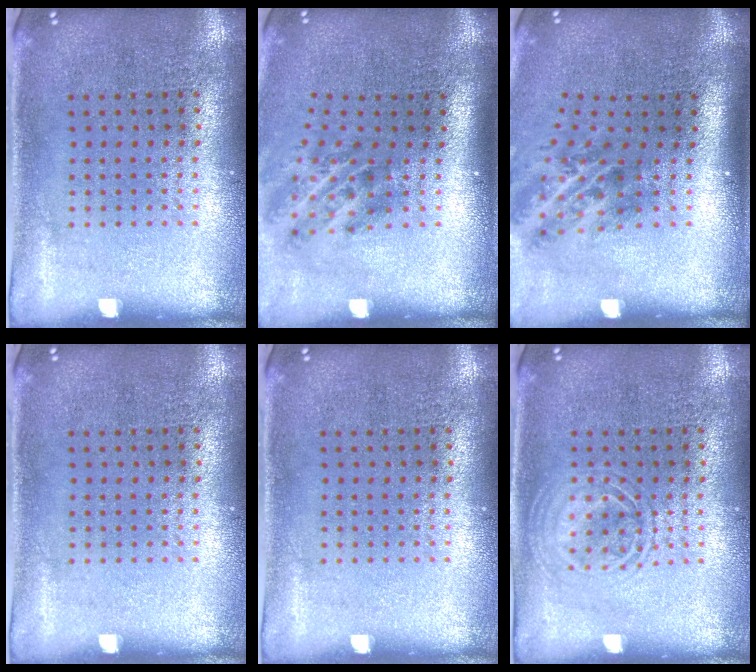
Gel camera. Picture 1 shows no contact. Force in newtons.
{"total": 1.9, "press": 1.2, "slide": 1.5}
{"total": 2.1, "press": 1.3, "slide": 1.7}
{"total": 0.0}
{"total": 0.0}
{"total": 2.1, "press": 2.1, "slide": 0.3}